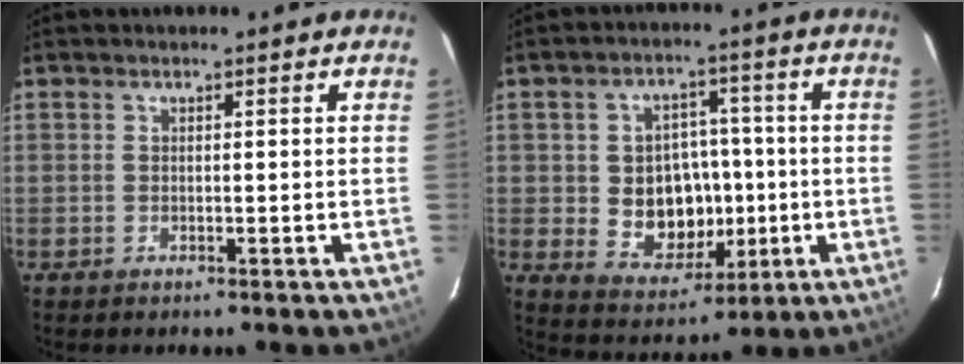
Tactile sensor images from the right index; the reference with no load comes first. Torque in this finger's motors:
{"motor_torque": [0.41, -0.03, 0.35, 0.08]}